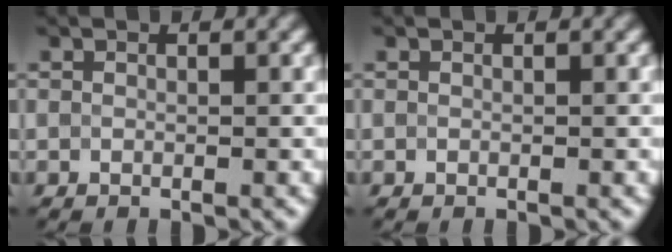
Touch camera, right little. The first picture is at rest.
{"total": 0.0}